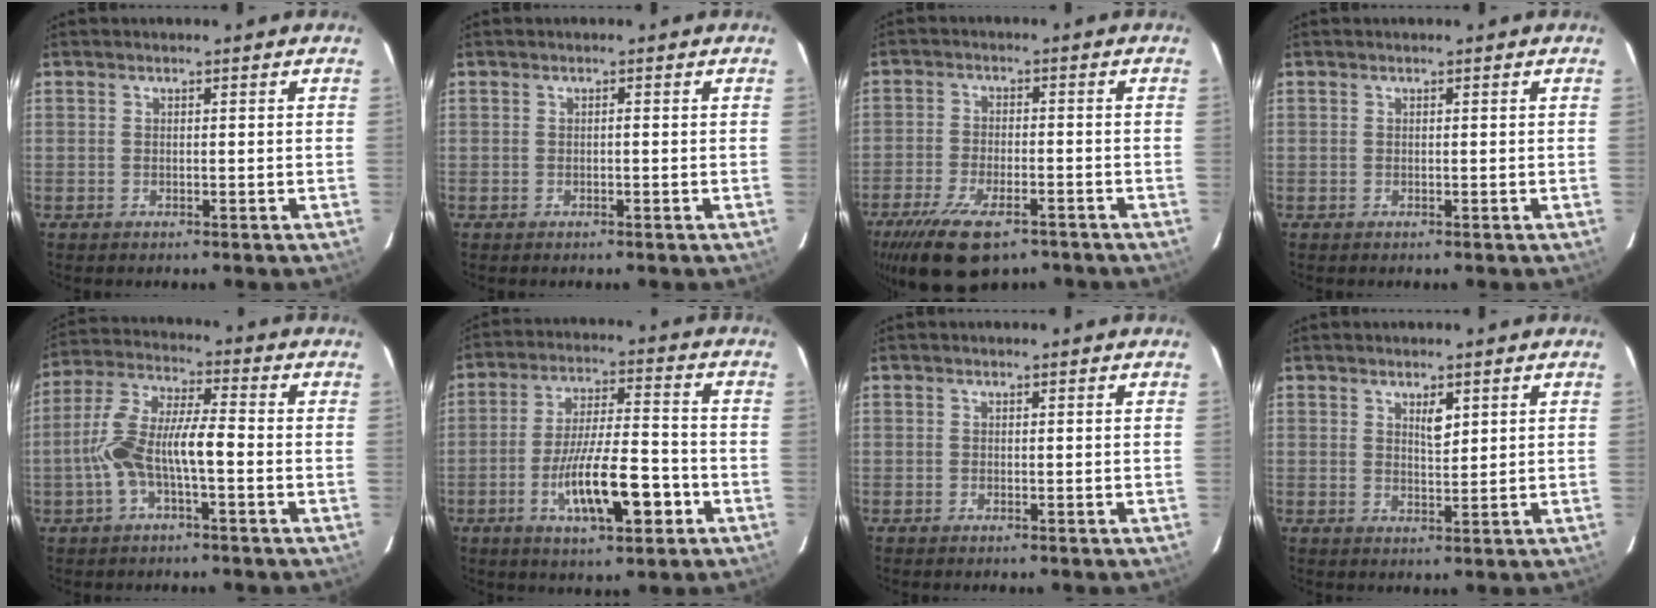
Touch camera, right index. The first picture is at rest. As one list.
[{"total": 0.0}, {"total": 11.8, "force": [-8.3, 4.1, 7.4], "torque": [-0.131, -0.015, -0.135]}, {"total": 0.0}, {"total": 10.0, "force": [-2.3, 2.5, 9.5], "torque": [-0.204, 0.025, -0.044]}, {"total": 12.9, "force": [-4.7, 2.9, 11.7], "torque": [-0.210, 0.000, -0.078]}, {"total": 0.0}, {"total": 2.5, "force": [1.3, 0.8, 2.0], "torque": [-0.037, -0.003, 0.026]}]